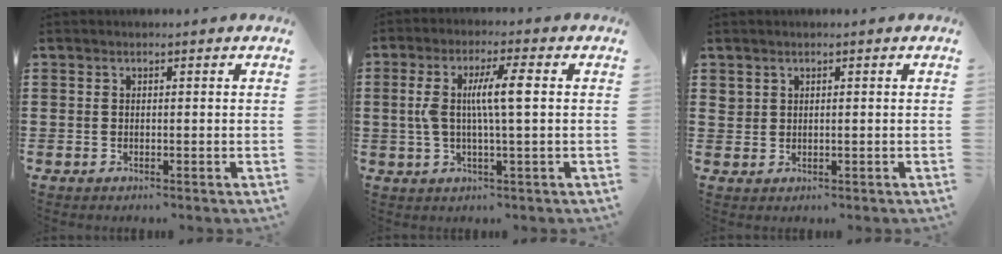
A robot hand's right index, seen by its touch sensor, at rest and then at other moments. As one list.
[{"total": 7.3, "force": [0.7, 0.9, 7.2], "torque": [-0.150, -0.007, 0.002]}, {"total": 1.1, "force": [0.8, 0.7, 0.2], "torque": [-0.007, 0.001, 0.017]}]